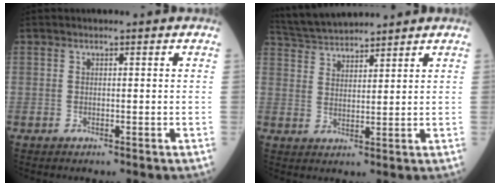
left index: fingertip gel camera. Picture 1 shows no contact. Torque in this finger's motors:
{"motor_torque": [-0.25, -0.57, 0.00, 0.01]}